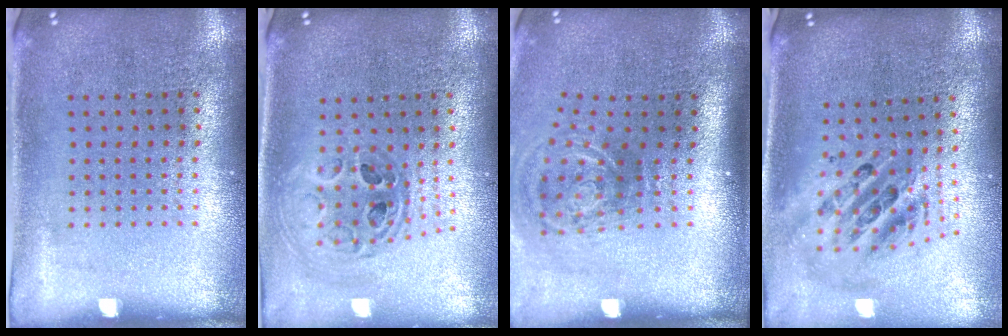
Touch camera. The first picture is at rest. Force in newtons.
{"total": 1.0, "press": 1.0, "slide": 0.2}
{"total": 2.1, "press": 1.2, "slide": 1.7}
{"total": 2.4, "press": 1.7, "slide": 1.6}